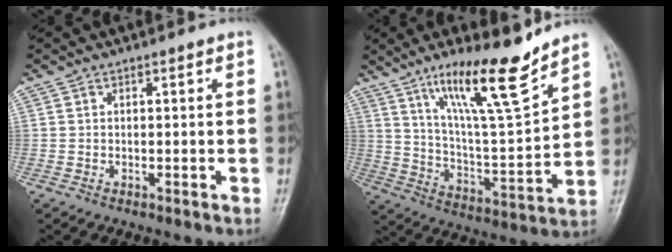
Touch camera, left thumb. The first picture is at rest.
{"total": 17.1, "force": [11.7, 2.5, 12.2], "torque": [-0.190, -0.073, 0.210]}